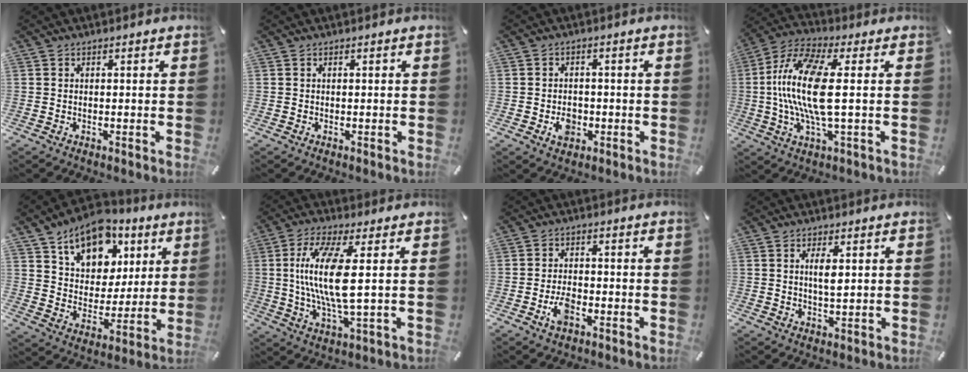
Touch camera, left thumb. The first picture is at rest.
{"total": 0.0}
{"total": 4.7, "force": [-1.5, 3.7, 2.5], "torque": [-0.038, 0.003, -0.025]}
{"total": 16.2, "force": [0.4, 4.7, 15.5], "torque": [-0.327, -0.018, -0.004]}
{"total": 14.5, "force": [8.5, 10.2, 5.9], "torque": [-0.088, -0.047, 0.155]}
{"total": 14.2, "force": [1.4, 3.4, 13.7], "torque": [-0.293, -0.016, 0.014]}
{"total": 5.1, "force": [-2.3, 2.8, 3.6], "torque": [-0.075, 0.008, -0.043]}
{"total": 3.9, "force": [1.0, 1.1, 3.6], "torque": [-0.067, -0.001, 0.013]}